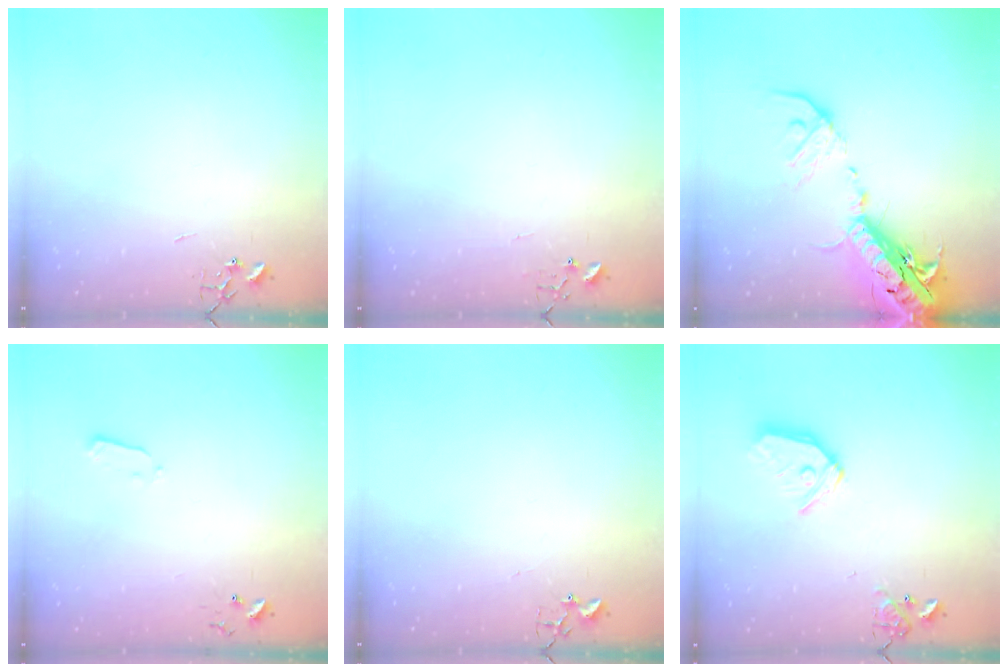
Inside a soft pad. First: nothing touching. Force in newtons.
{"total": 4.2, "press": 4.2, "slide": 0.3}
{"total": 23.9, "press": 23.3, "slide": 5.5}
{"total": 2.4, "press": 2.3, "slide": 0.4}
{"total": 1.7, "press": 1.6, "slide": 0.2}
{"total": 13.7, "press": 13.6, "slide": 1.7}